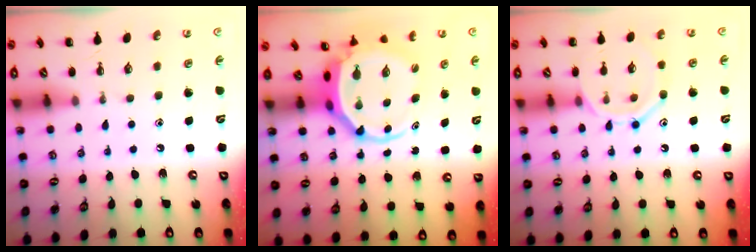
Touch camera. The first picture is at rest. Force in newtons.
{"total": 5.3, "press": 5.0, "slide": 1.7}
{"total": 10.4, "press": 10.4, "slide": 0.6}